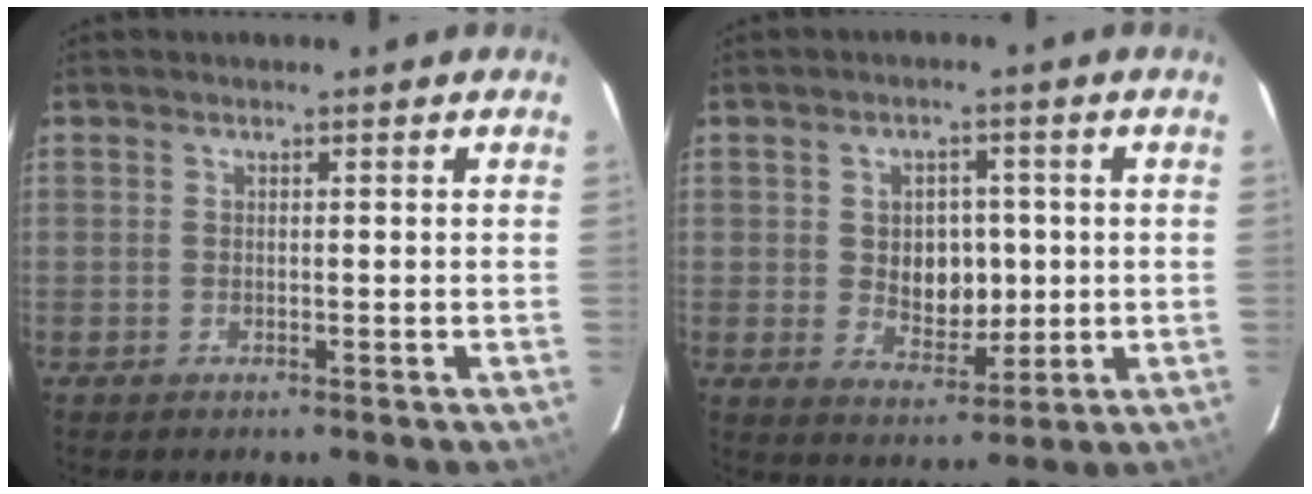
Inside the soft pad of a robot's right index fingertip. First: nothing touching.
{"total": 7.3, "force": [0.2, 5.5, 4.8], "torque": [-0.081, 0.004, 0.016]}